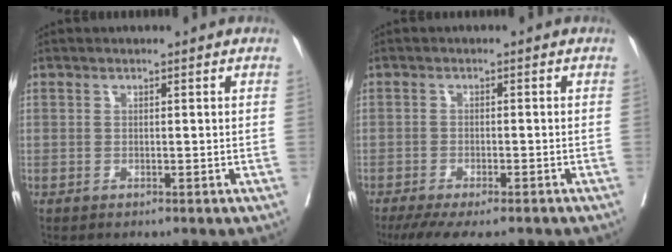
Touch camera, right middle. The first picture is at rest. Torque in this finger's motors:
{"motor_torque": [1.10, -1.04, 0.21, 0.09]}